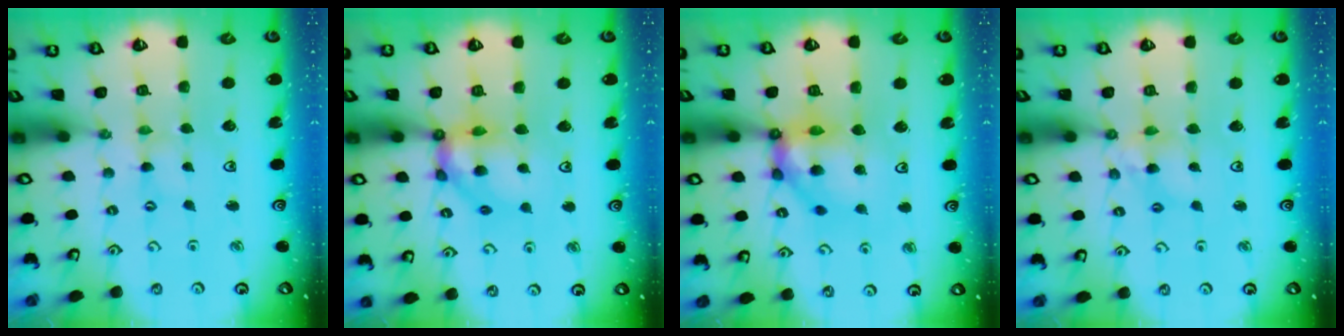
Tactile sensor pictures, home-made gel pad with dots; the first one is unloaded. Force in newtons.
{"total": 12.4, "press": 12.3, "slide": 1.5}
{"total": 12.3, "press": 12.3, "slide": 1.2}
{"total": 5.7, "press": 5.7, "slide": 0.5}